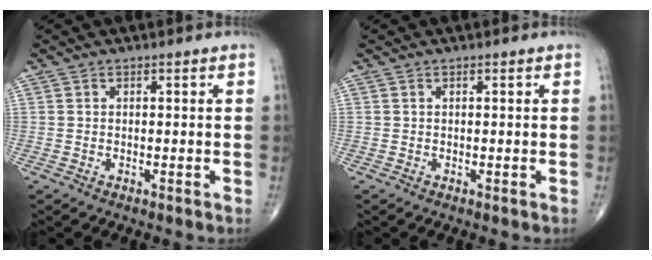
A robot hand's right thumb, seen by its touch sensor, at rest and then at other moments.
{"total": 0.0}